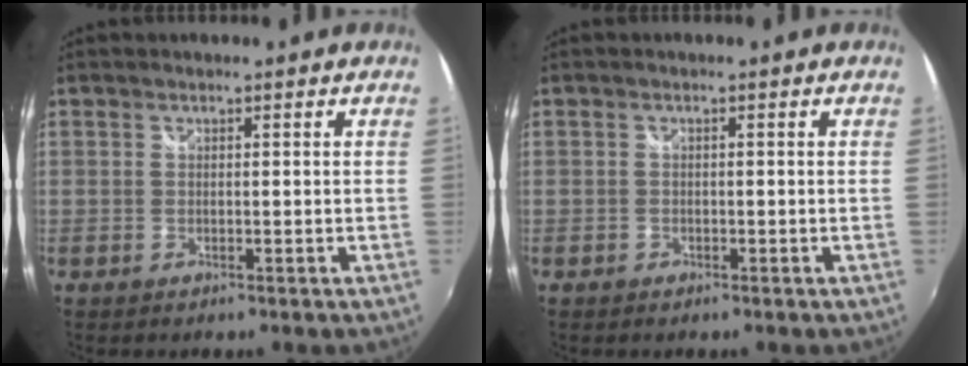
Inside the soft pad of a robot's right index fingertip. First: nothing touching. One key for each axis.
{"total": 0.9, "fx": -0.6, "fy": 0.6, "fz": 0.1, "tx": -0.003, "ty": 0.000, "tz": -0.009}